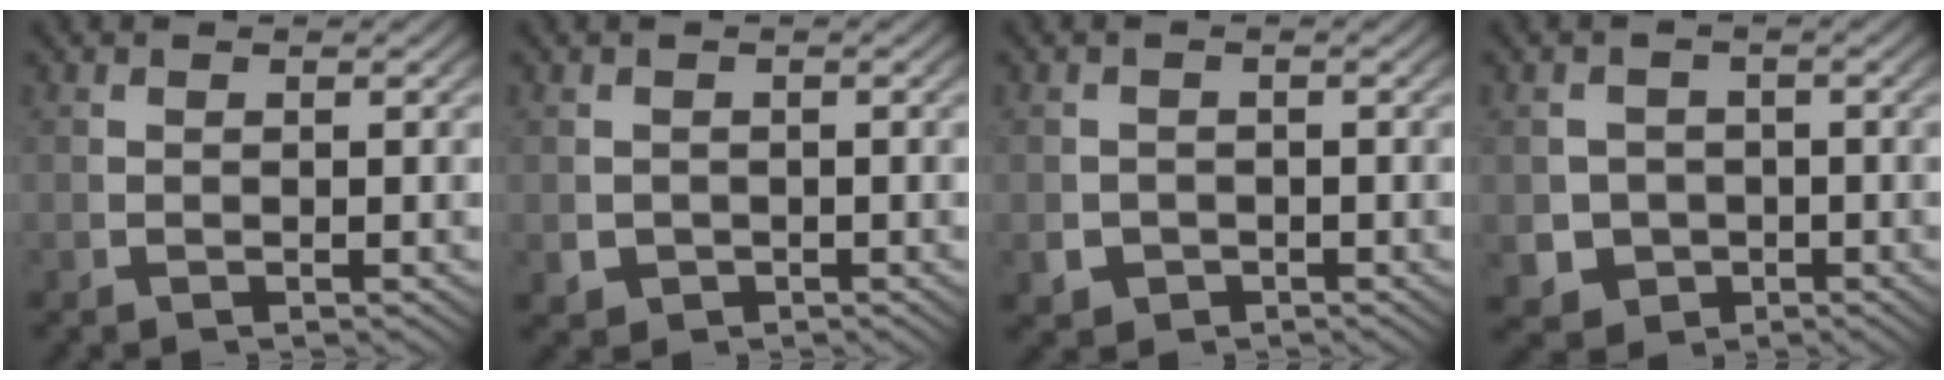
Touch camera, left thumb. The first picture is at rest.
{"total": 2.4, "force": [-0.7, 2.1, 0.8], "torque": [-0.025, -0.018, 0.000]}
{"total": 2.7, "force": [-1.2, 2.2, 0.9], "torque": [-0.023, -0.018, -0.012]}
{"total": 7.0, "force": [-2.1, 6.1, 2.7], "torque": [-0.058, -0.041, -0.020]}